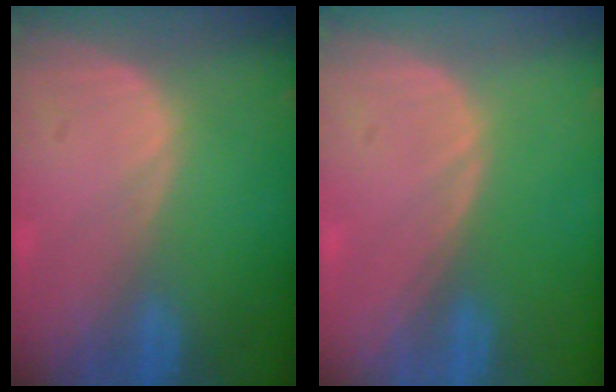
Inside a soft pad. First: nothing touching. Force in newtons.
{"total": 0.0}